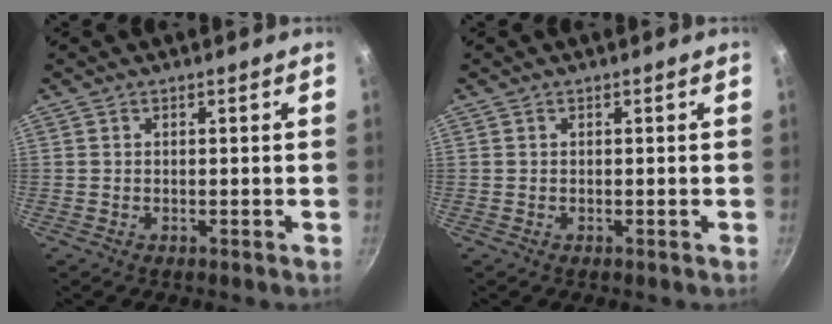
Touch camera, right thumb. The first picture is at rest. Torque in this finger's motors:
{"motor_torque": [0.00, 0.21, 0.40, -0.28, -0.02]}